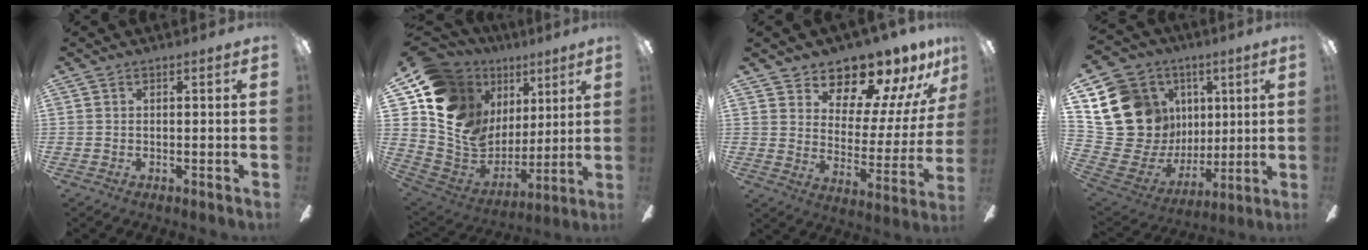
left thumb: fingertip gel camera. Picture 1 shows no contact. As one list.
[{"total": 13.7, "force": [7.6, 10.3, 5.1], "torque": [-0.122, -0.057, 0.148]}, {"total": 15.6, "force": [13.8, 5.2, 4.9], "torque": [-0.084, -0.119, 0.238]}, {"total": 18.8, "force": [5.3, 16.6, 7.0], "torque": [-0.172, -0.045, 0.134]}]